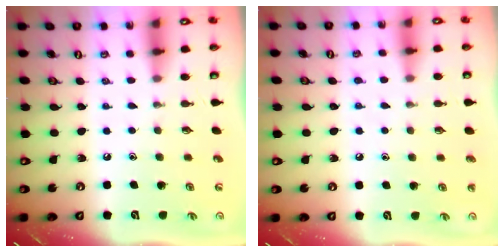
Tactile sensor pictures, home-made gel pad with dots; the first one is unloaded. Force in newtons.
{"total": 3.7, "press": 3.7, "slide": 0.4}